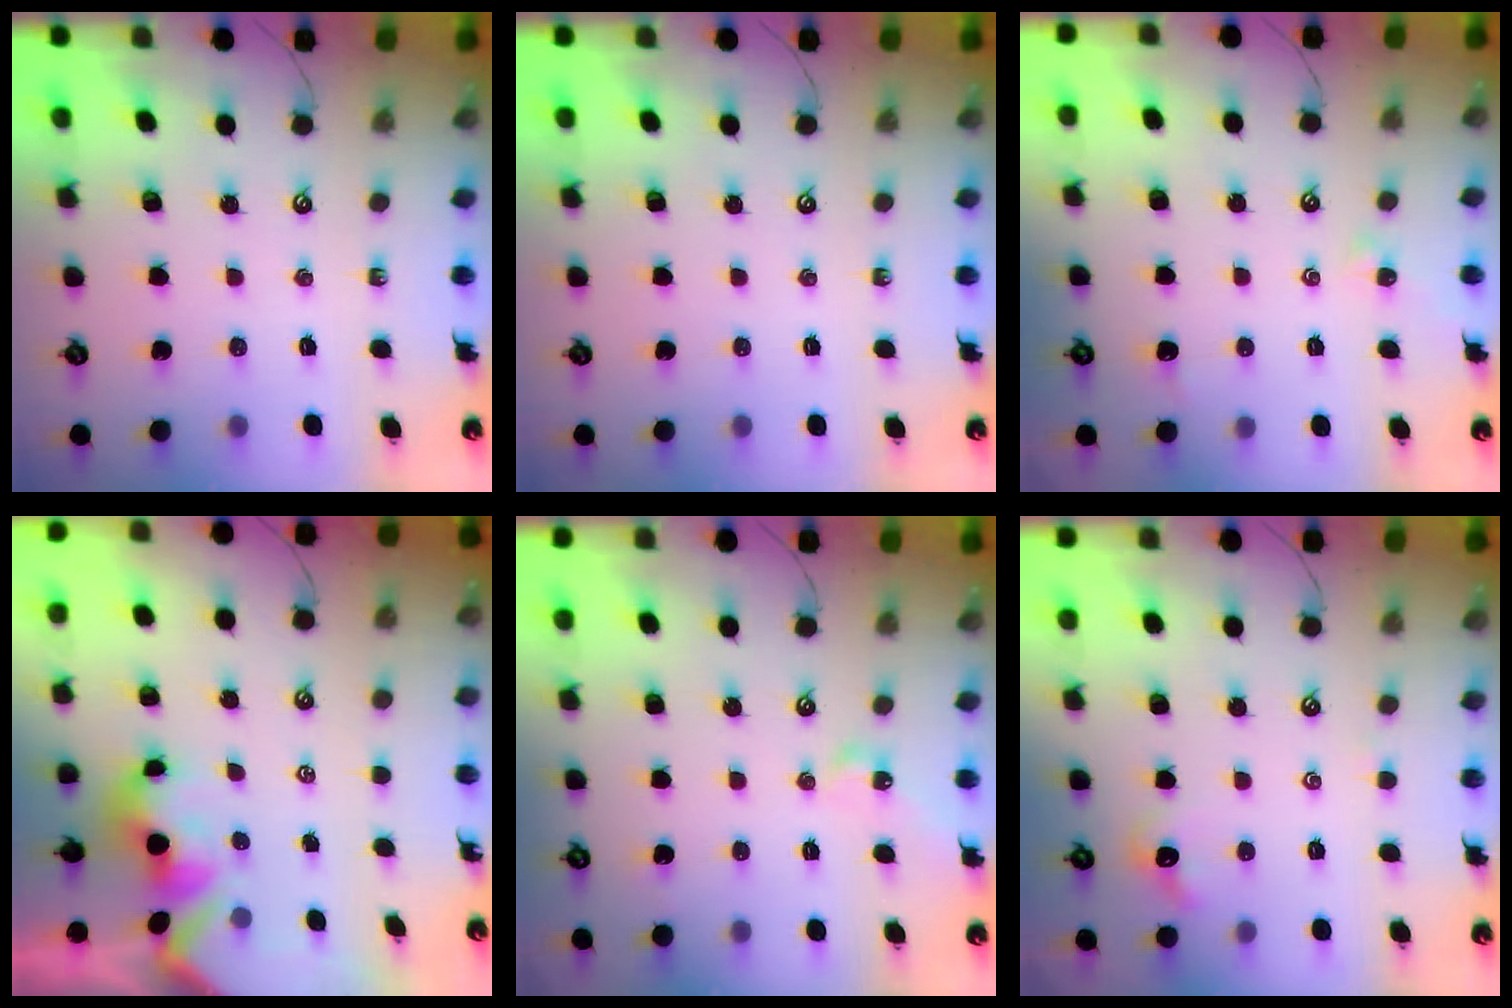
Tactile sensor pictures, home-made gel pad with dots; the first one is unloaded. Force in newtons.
{"total": 0.0}
{"total": 0.9, "press": 0.8, "slide": 0.5}
{"total": 1.8, "press": 1.7, "slide": 0.7}
{"total": 6.3, "press": 6.2, "slide": 0.8}
{"total": 2.7, "press": 2.6, "slide": 0.7}